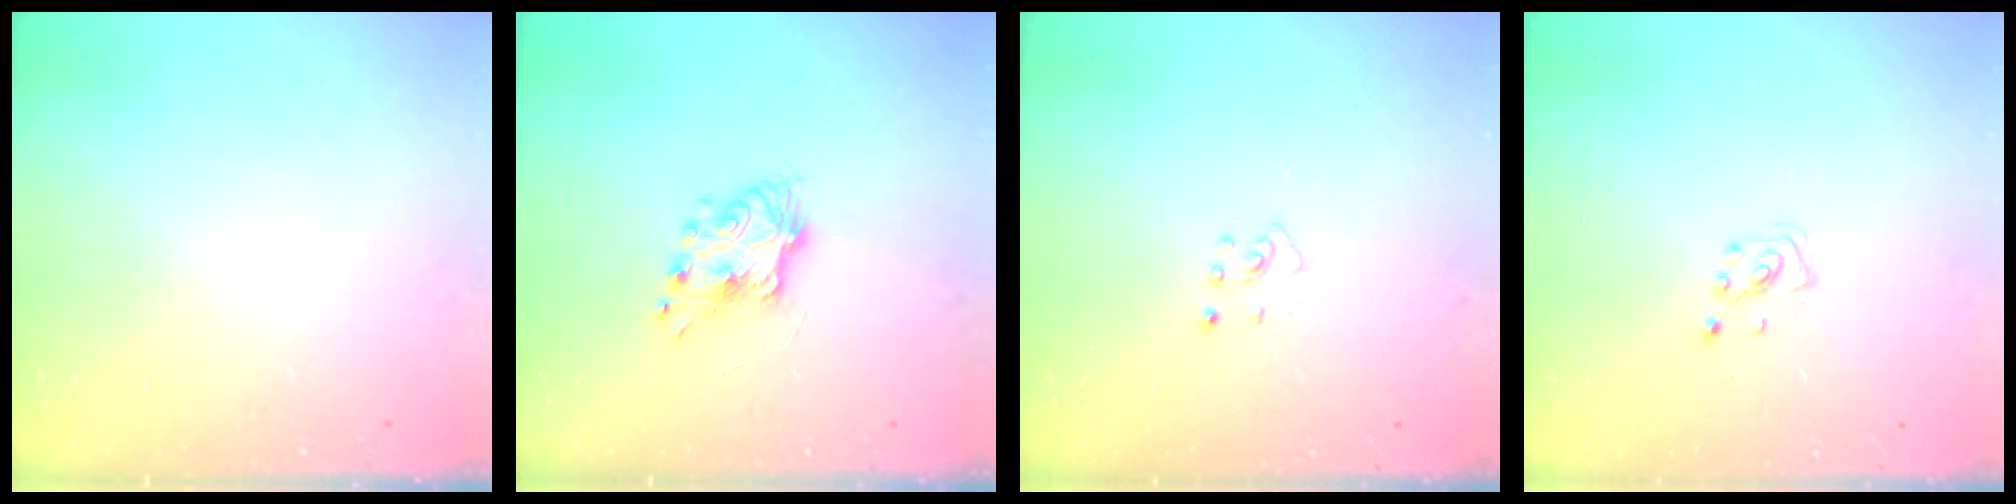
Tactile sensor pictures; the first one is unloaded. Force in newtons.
{"total": 7.1, "press": 7.1, "slide": 0.5}
{"total": 2.7, "press": 2.7, "slide": 0.5}
{"total": 2.2, "press": 2.2, "slide": 0.6}